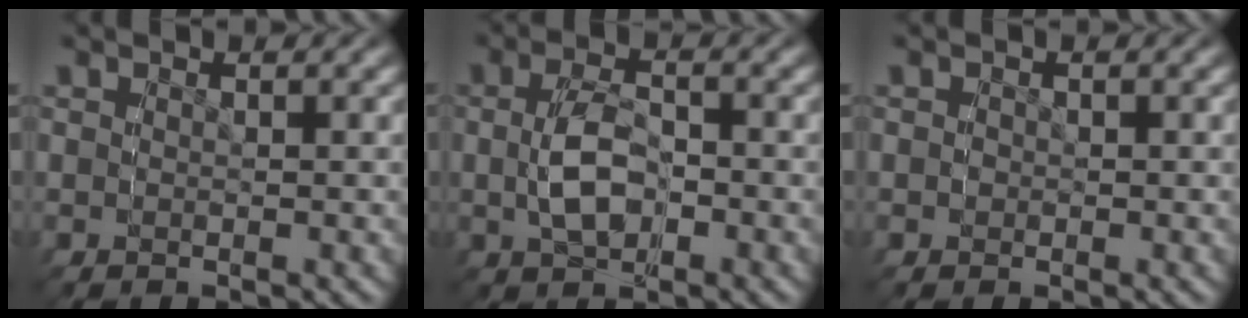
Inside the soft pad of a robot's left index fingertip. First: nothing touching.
{"total": 1.5, "force": [-0.7, 1.2, 0.4], "torque": [-0.028, 0.000, -0.013]}
{"total": 0.8, "force": [-0.2, 0.7, -0.3], "torque": [-0.001, -0.010, 0.002]}